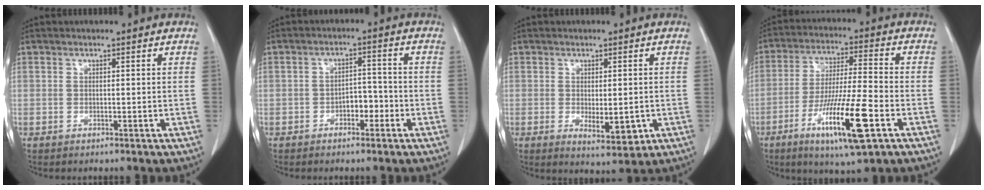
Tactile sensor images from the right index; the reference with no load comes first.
{"total": 3.6, "force": [-1.7, 1.8, 2.6], "torque": [-0.038, 0.012, -0.028]}
{"total": 5.0, "force": [-1.0, 1.8, 4.5], "torque": [-0.063, -0.011, -0.005]}
{"total": 14.5, "force": [-6.2, 1.0, 13.1], "torque": [-0.242, -0.022, -0.105]}